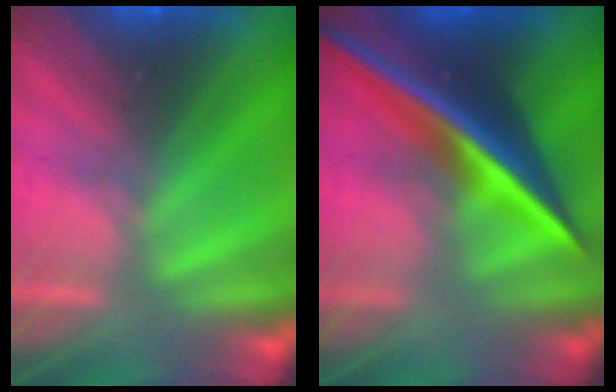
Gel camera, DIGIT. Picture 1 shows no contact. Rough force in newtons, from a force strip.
{"total": 2.7}